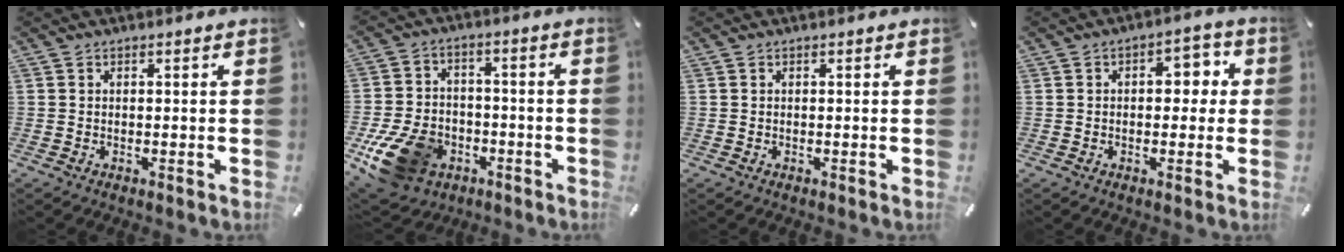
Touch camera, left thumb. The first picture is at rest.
{"total": 15.3, "force": [-6.9, 10.8, 8.3], "torque": [-0.160, 0.043, -0.111]}
{"total": 0.0}
{"total": 6.1, "force": [0.3, 3.9, 4.6], "torque": [-0.054, 0.001, -0.009]}